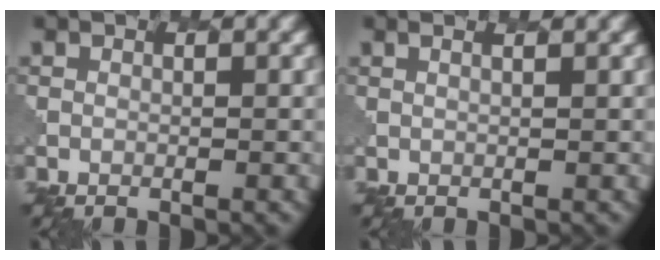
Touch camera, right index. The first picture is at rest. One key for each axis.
{"total": 1.7, "fx": 1.0, "fy": 0.7, "fz": 1.2, "tx": -0.005, "ty": 0.000, "tz": 0.006}